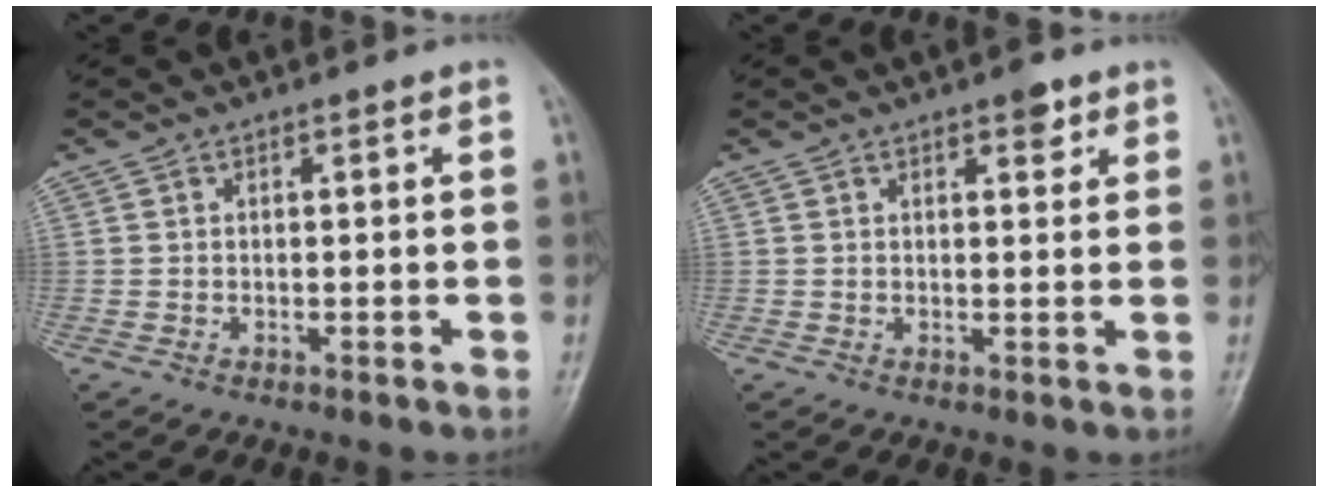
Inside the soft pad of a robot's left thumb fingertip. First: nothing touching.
{"total": 2.8, "force": [1.8, 1.3, 1.8], "torque": [-0.012, -0.008, 0.022]}